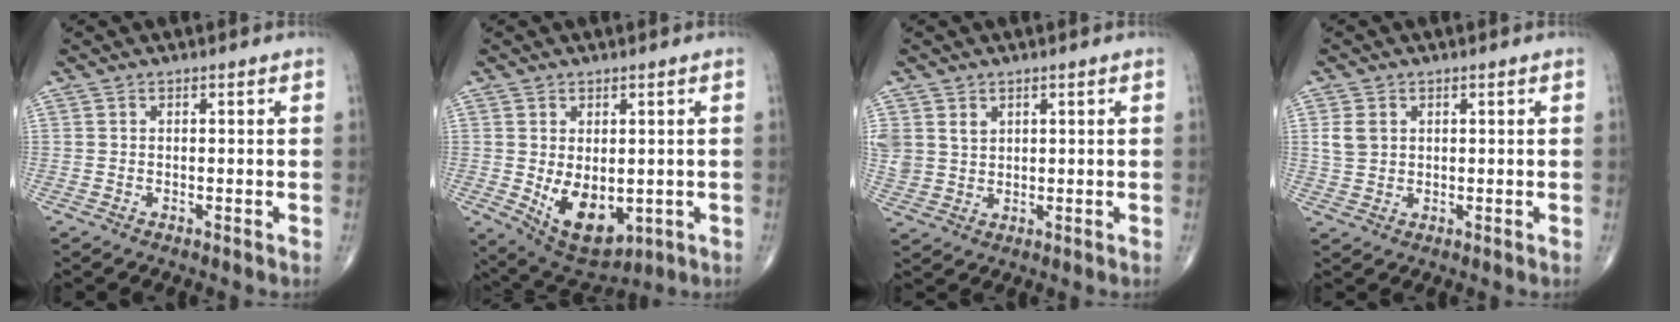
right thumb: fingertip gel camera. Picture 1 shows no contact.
{"total": 10.9, "force": [-1.6, 6.5, 8.6], "torque": [-0.114, -0.014, -0.001]}
{"total": 6.7, "force": [2.5, 5.5, 2.8], "torque": [-0.059, -0.004, 0.062]}
{"total": 3.7, "force": [1.0, 2.9, 2.0], "torque": [-0.033, 0.000, 0.025]}